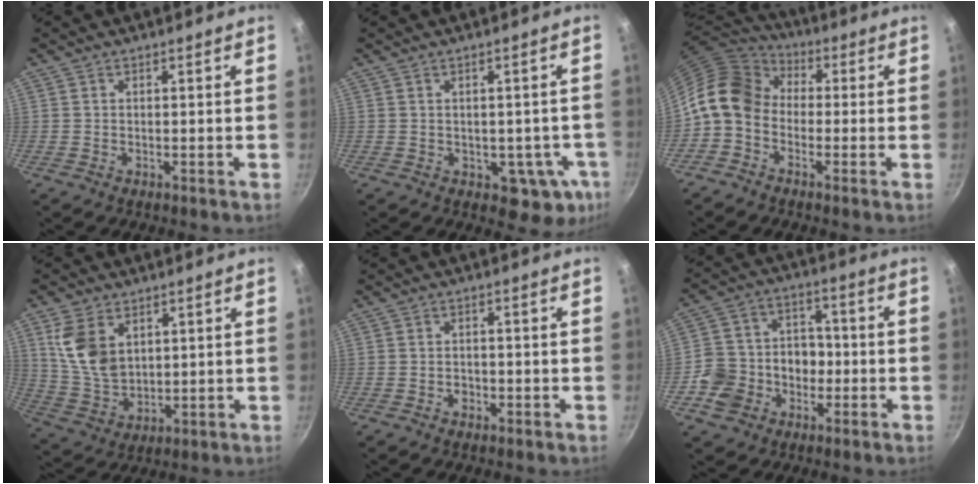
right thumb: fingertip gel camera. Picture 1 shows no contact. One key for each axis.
{"total": 8.1, "fx": -1.9, "fy": 5.2, "fz": 5.9, "tx": -0.024, "ty": 0.016, "tz": -0.015}
{"total": 12.1, "fx": -0.8, "fy": 9.5, "fz": 7.6, "tx": -0.120, "ty": 0.041, "tz": -0.040}
{"total": 10.6, "fx": 4.0, "fy": 6.9, "fz": 7.0, "tx": -0.122, "ty": -0.026, "tz": 0.092}
{"total": 2.0, "fx": -0.9, "fy": 1.6, "fz": 0.9, "tx": -0.010, "ty": 0.010, "tz": -0.012}
{"total": 12.0, "fx": -3.8, "fy": 10.3, "fz": 5.0, "tx": -0.058, "ty": 0.044, "tz": -0.070}